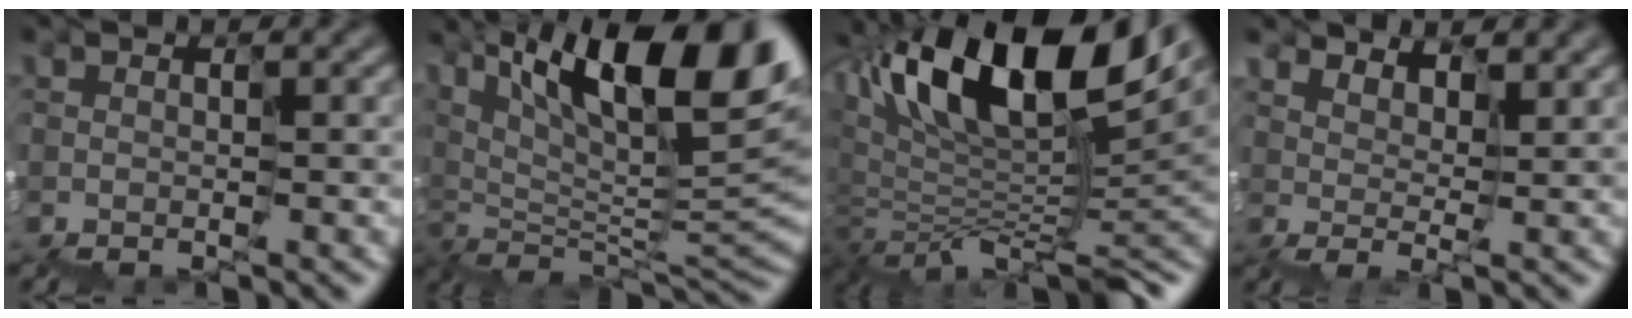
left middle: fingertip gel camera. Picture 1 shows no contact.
{"total": 12.9, "force": [6.3, 4.2, 10.5], "torque": [-0.159, 0.020, 0.128]}
{"total": 12.7, "force": [4.6, 3.5, 11.3], "torque": [-0.203, 0.029, 0.087]}
{"total": 2.4, "force": [2.4, -0.6, -0.3], "torque": [0.000, -0.004, 0.049]}